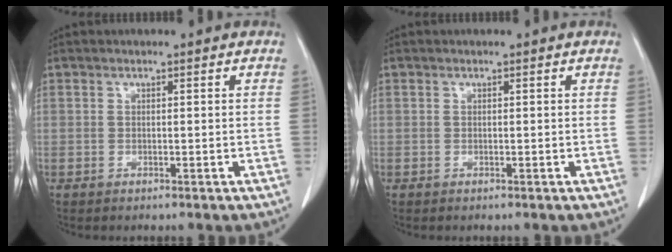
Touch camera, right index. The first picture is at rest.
{"total": 0.0}